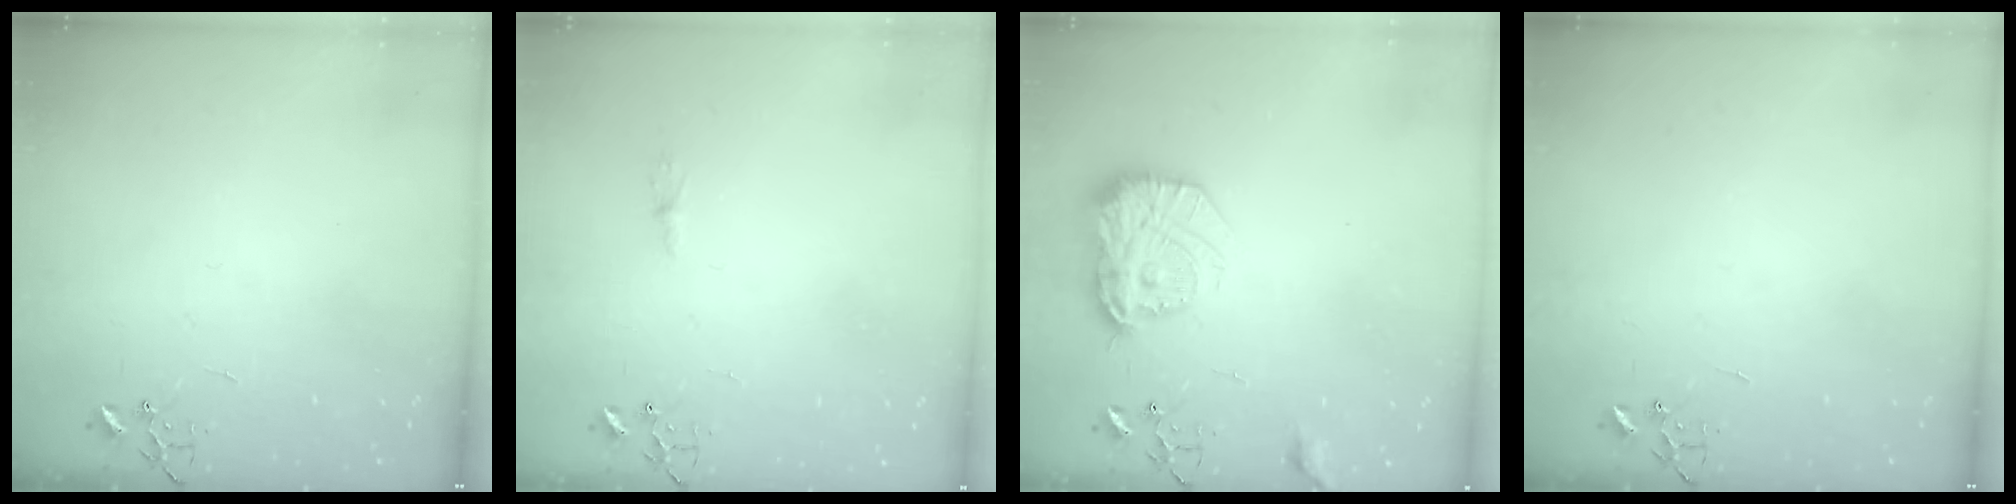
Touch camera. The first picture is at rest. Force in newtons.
{"total": 4.0, "press": 4.0, "slide": 0.4}
{"total": 17.2, "press": 17.2, "slide": 1.1}
{"total": 0.0}